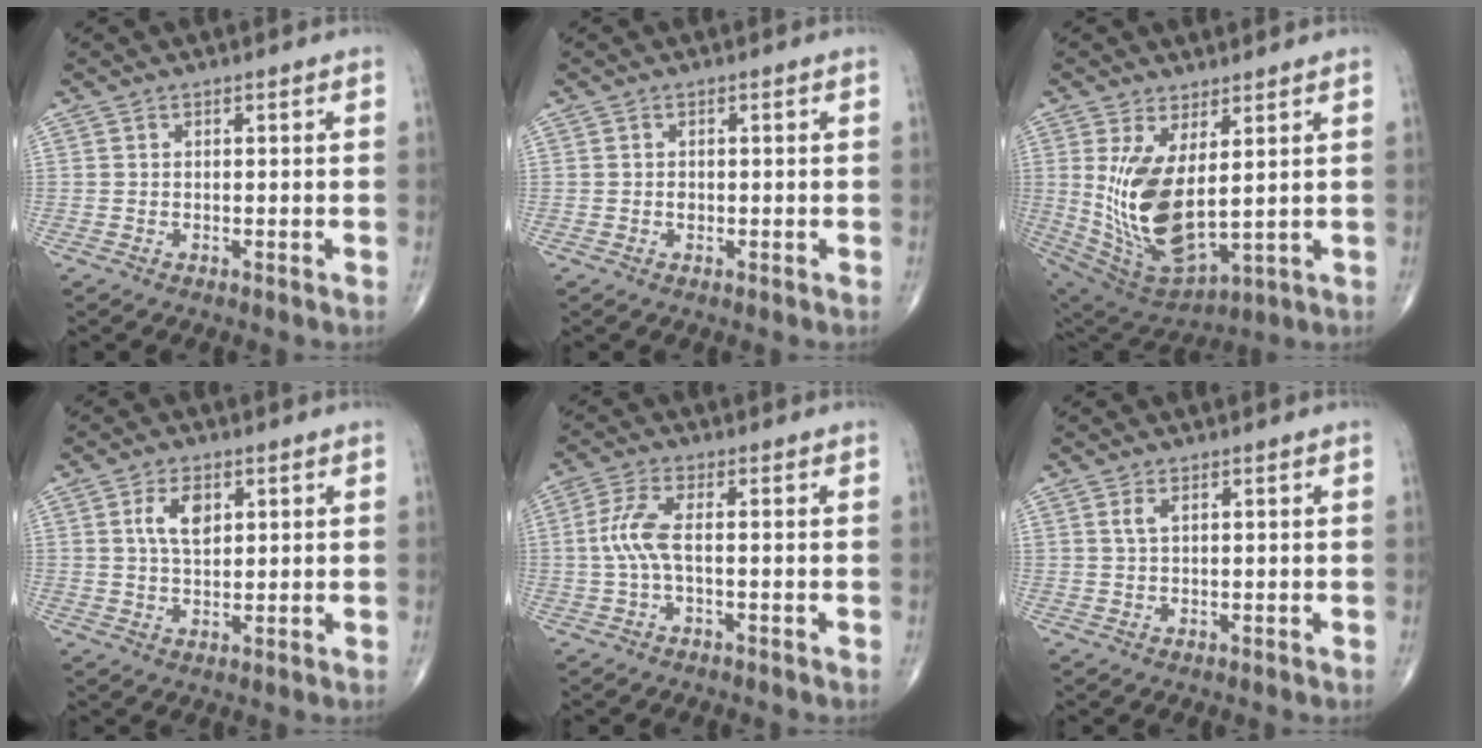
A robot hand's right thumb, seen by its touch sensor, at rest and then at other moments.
{"total": 0.7, "force": [-0.1, 0.6, 0.4], "torque": [-0.004, 0.002, -0.003]}
{"total": 15.3, "force": [2.1, 6.9, 13.5], "torque": [-0.266, -0.031, 0.068]}
{"total": 5.6, "force": [1.9, 3.1, 4.3], "torque": [-0.070, -0.006, 0.037]}
{"total": 5.3, "force": [-0.3, 1.5, 5.1], "torque": [-0.134, 0.010, -0.011]}
{"total": 1.7, "force": [0.8, 0.7, 1.3], "torque": [-0.031, 0.004, 0.019]}